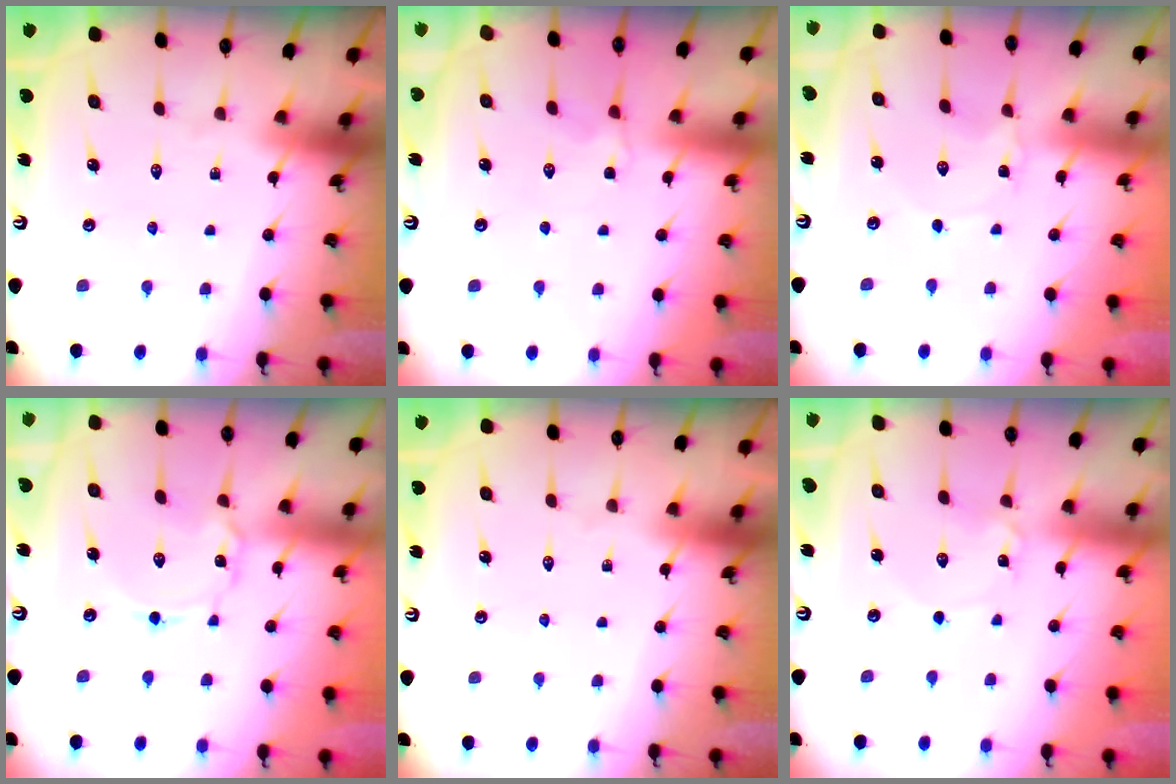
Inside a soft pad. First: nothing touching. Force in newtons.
{"total": 2.1, "press": 1.9, "slide": 0.9}
{"total": 0.9, "press": 0.9, "slide": 0.1}
{"total": 2.7, "press": 2.7, "slide": 0.4}
{"total": 0.0}
{"total": 0.8, "press": 0.8, "slide": 0.0}